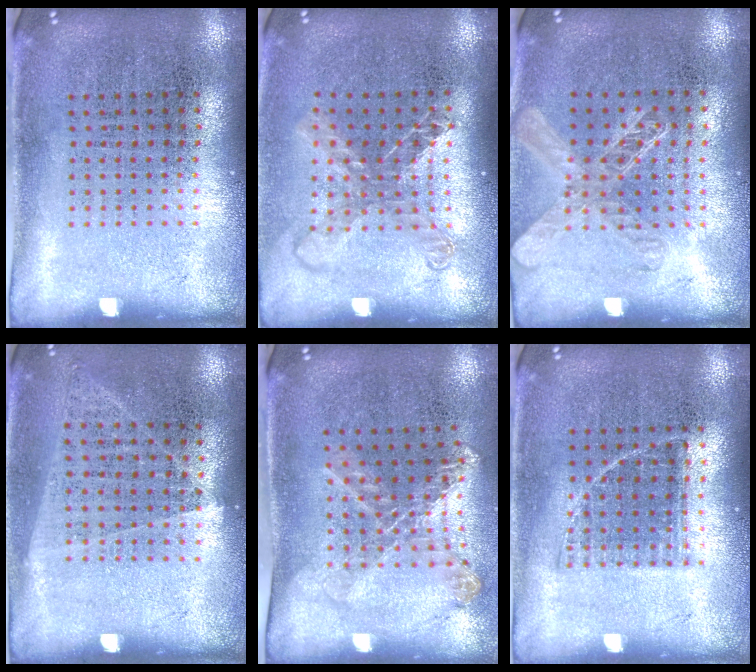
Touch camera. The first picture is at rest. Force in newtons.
{"total": 1.6, "press": 1.3, "slide": 0.9}
{"total": 1.3, "press": 1.2, "slide": 0.5}
{"total": 1.0, "press": 0.9, "slide": 0.5}
{"total": 1.3, "press": 1.2, "slide": 0.4}
{"total": 1.0, "press": 0.8, "slide": 0.6}